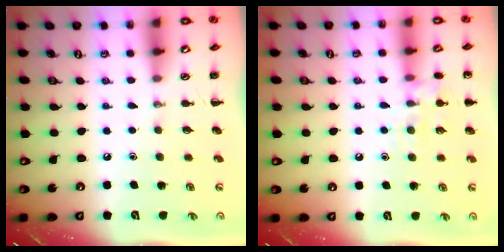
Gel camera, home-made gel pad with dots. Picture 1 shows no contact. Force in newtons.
{"total": 8.9, "press": 8.8, "slide": 1.2}